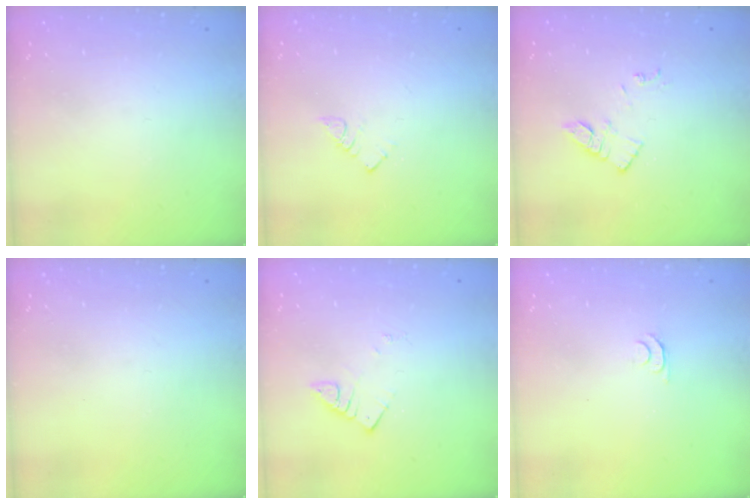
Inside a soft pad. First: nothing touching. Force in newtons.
{"total": 3.6, "press": 3.6, "slide": 0.2}
{"total": 8.3, "press": 8.3, "slide": 0.6}
{"total": 0.0}
{"total": 2.6, "press": 2.6, "slide": 0.1}
{"total": 4.6, "press": 4.5, "slide": 0.7}